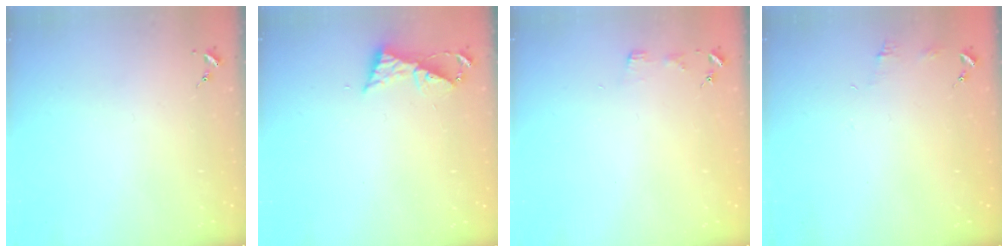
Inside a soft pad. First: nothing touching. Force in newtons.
{"total": 6.4, "press": 6.4, "slide": 0.6}
{"total": 3.4, "press": 3.3, "slide": 0.4}
{"total": 4.5, "press": 4.5, "slide": 0.5}